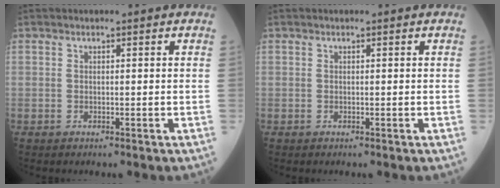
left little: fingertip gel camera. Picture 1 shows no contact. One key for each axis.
{"total": 0.0}